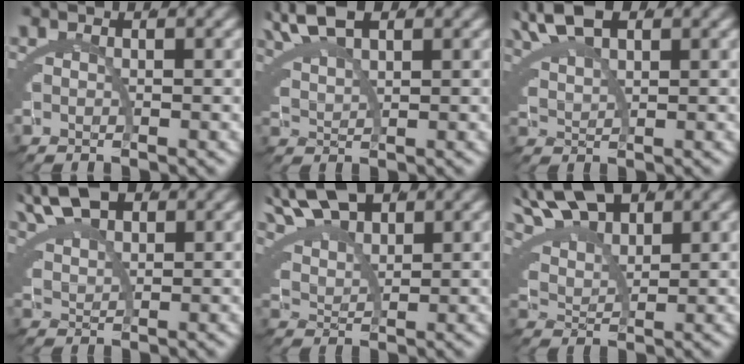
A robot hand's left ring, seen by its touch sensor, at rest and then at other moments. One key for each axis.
{"total": 3.9, "fx": 3.5, "fy": 0.0, "fz": 1.8, "tx": -0.041, "ty": 0.005, "tz": 0.070}
{"total": 4.3, "fx": 3.6, "fy": 0.5, "fz": 2.1, "tx": -0.049, "ty": 0.006, "tz": 0.071}
{"total": 4.8, "fx": 4.1, "fy": 1.2, "fz": 2.3, "tx": -0.046, "ty": 0.006, "tz": 0.076}
{"total": 5.7, "fx": 5.0, "fy": 1.3, "fz": 2.6, "tx": -0.048, "ty": 0.012, "tz": 0.088}
{"total": 6.6, "fx": 5.5, "fy": 2.0, "fz": 3.1, "tx": -0.061, "ty": 0.015, "tz": 0.093}